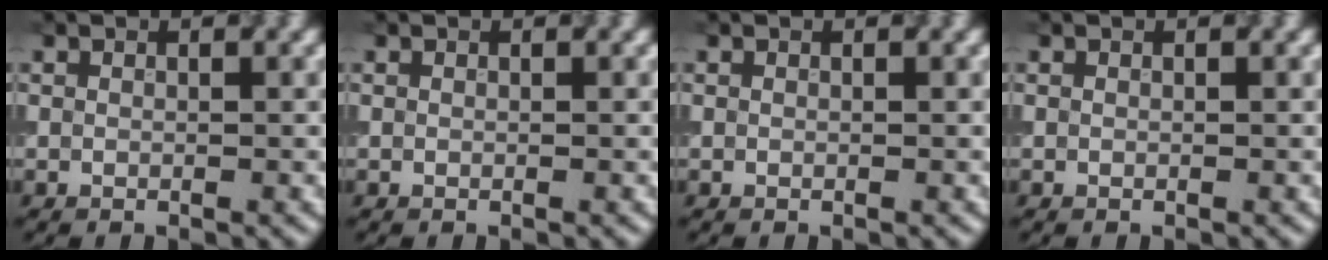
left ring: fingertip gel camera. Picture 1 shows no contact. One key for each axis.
{"total": 0.0}
{"total": 0.0}
{"total": 0.0}